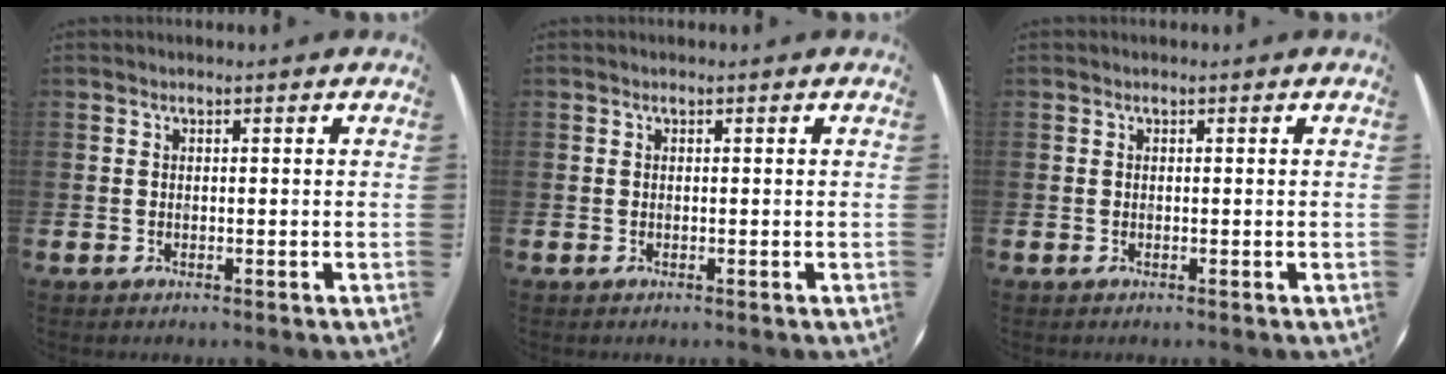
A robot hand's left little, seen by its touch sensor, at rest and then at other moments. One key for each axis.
{"total": 0.0}
{"total": 0.0}